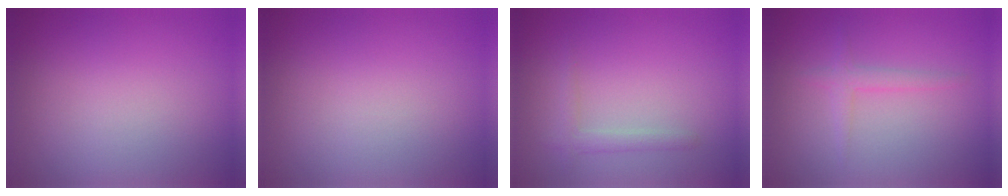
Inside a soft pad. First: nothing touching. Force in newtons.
{"total": 0.0}
{"total": 1.4, "press": 1.4, "slide": 0.1}
{"total": 1.5, "press": 1.5, "slide": 0.0}